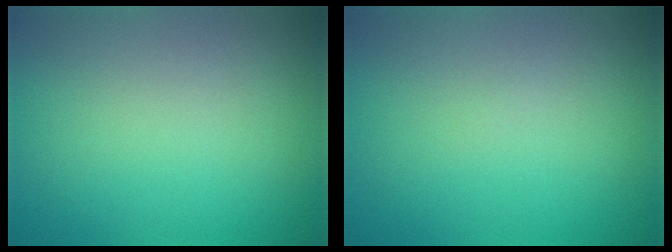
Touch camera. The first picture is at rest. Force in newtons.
{"total": 0.0}